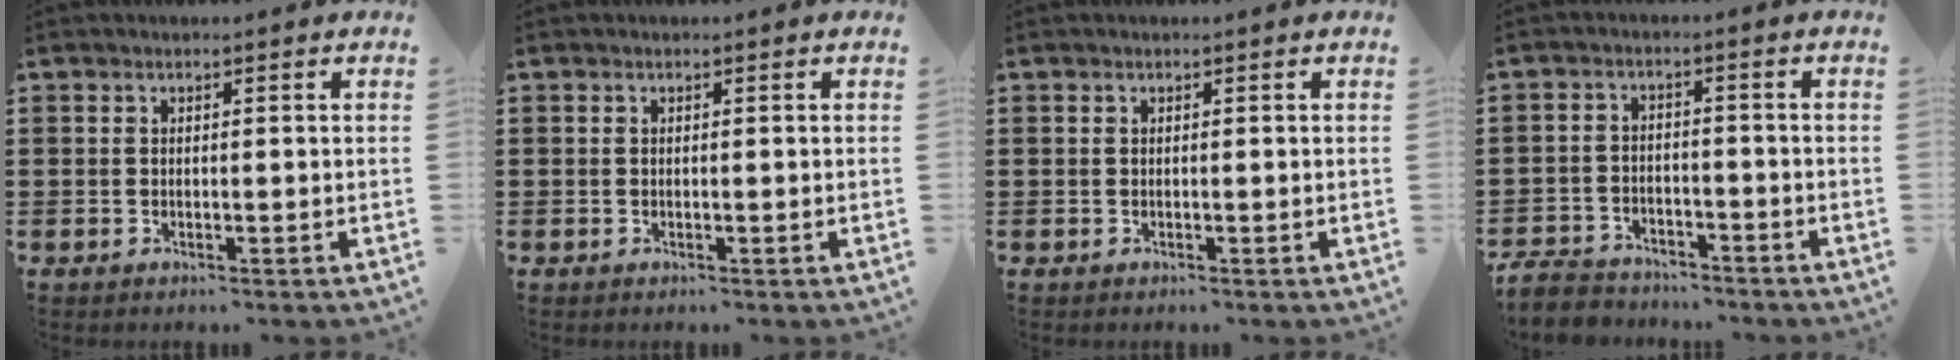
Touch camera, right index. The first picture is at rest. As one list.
[{"total": 0.0}, {"total": 0.0}, {"total": 4.1, "force": [-3.9, 1.1, 0.3], "torque": [-0.016, 0.004, -0.083]}]